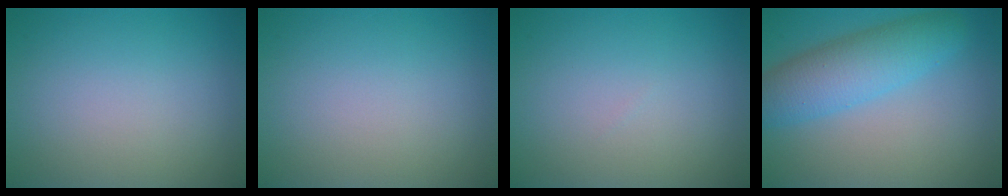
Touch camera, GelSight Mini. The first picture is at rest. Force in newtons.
{"total": 0.0}
{"total": 0.0}
{"total": 5.6, "press": 5.6, "slide": 0.1}